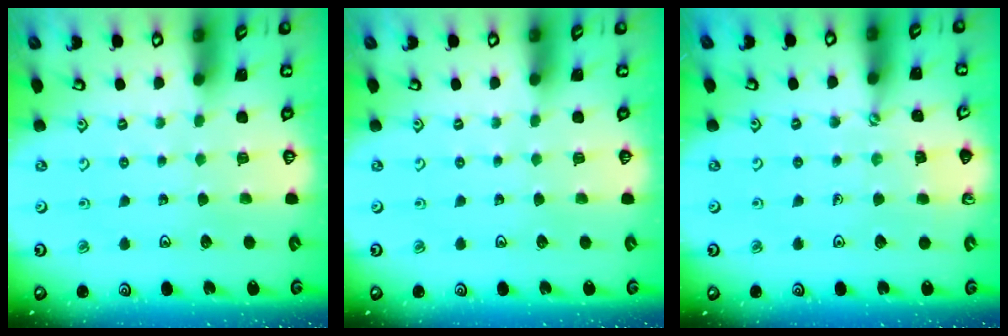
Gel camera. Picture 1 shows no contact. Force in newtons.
{"total": 0.0}
{"total": 2.7, "press": 2.7, "slide": 0.4}